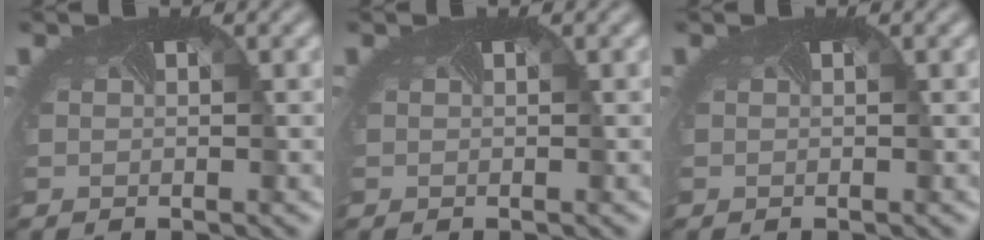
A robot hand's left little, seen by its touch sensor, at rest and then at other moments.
{"total": 0.0}
{"total": 0.0}